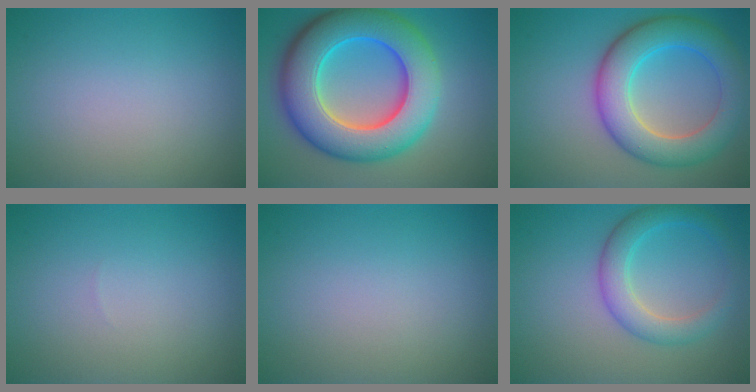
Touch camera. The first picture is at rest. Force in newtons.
{"total": 11.9, "press": 11.9, "slide": 0.4}
{"total": 7.7, "press": 7.7, "slide": 0.3}
{"total": 0.0}
{"total": 0.0}
{"total": 3.7, "press": 3.7, "slide": 0.2}